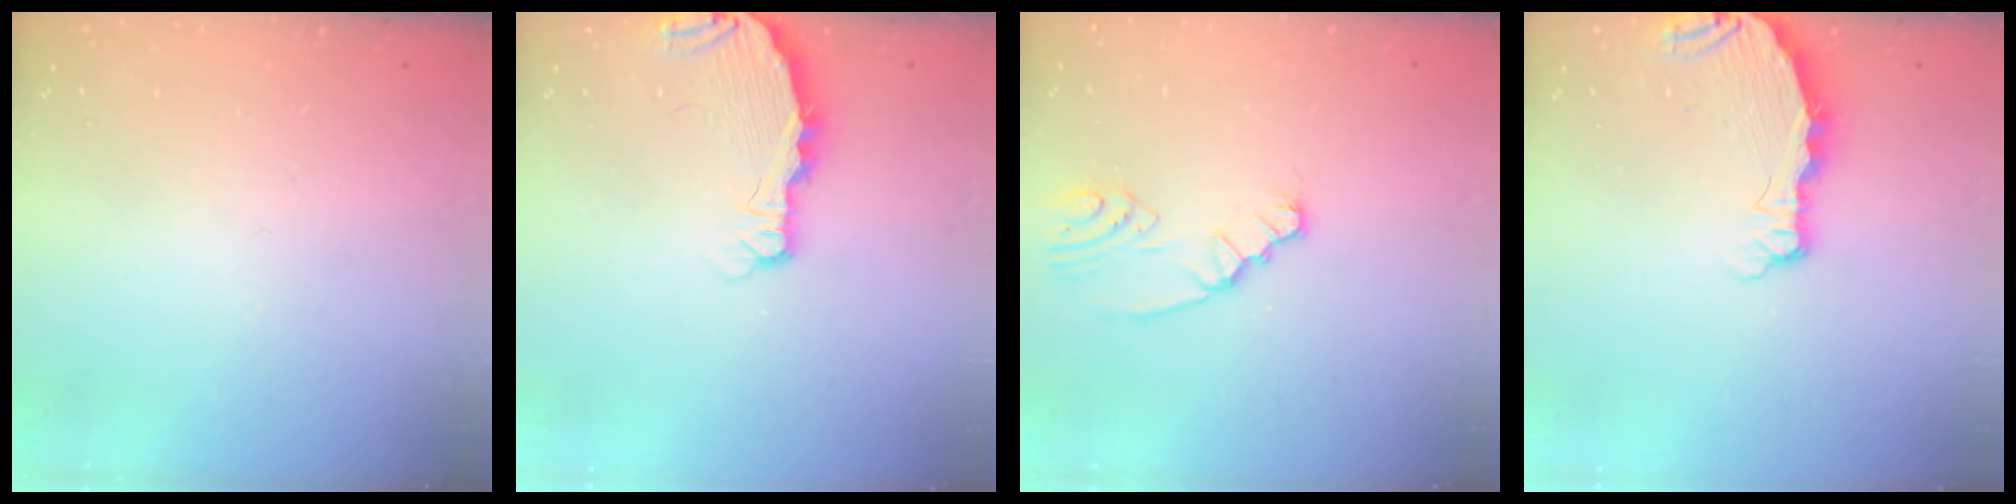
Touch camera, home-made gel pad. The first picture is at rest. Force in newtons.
{"total": 3.9, "press": 3.9, "slide": 0.5}
{"total": 2.3, "press": 2.2, "slide": 0.3}
{"total": 5.4, "press": 5.4, "slide": 0.7}